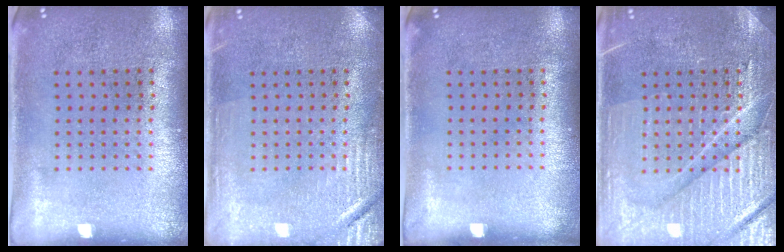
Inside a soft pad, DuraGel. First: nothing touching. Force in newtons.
{"total": 2.9, "press": 2.9, "slide": 0.3}
{"total": 0.0}
{"total": 4.2, "press": 4.2, "slide": 0.5}